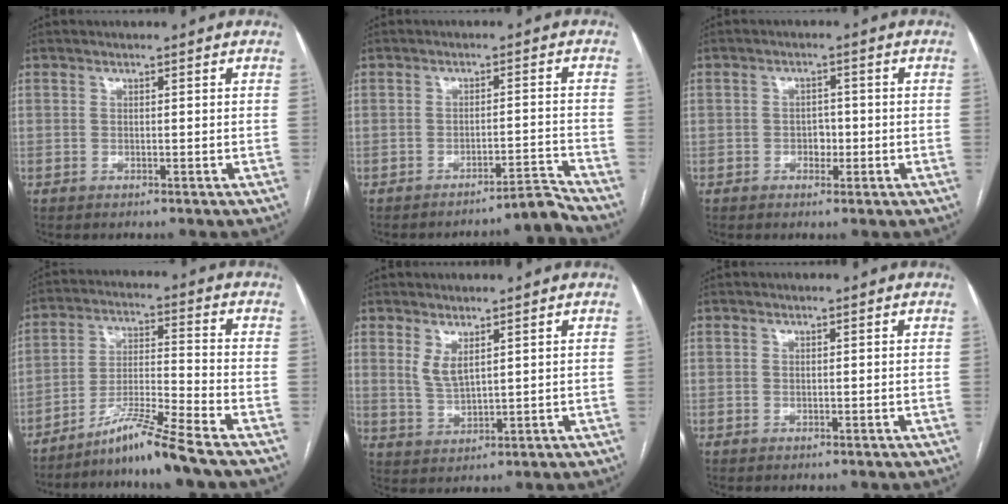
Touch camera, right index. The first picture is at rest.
{"total": 4.8, "force": [-4.3, -2.0, 0.0], "torque": [0.015, 0.011, -0.061]}
{"total": 2.3, "force": [-0.7, 1.6, 1.4], "torque": [-0.015, 0.007, -0.011]}
{"total": 9.1, "force": [-7.3, -1.7, 5.1], "torque": [-0.102, -0.014, -0.133]}
{"total": 3.5, "force": [1.9, 1.2, 2.6], "torque": [-0.058, -0.007, 0.046]}
{"total": 0.0}